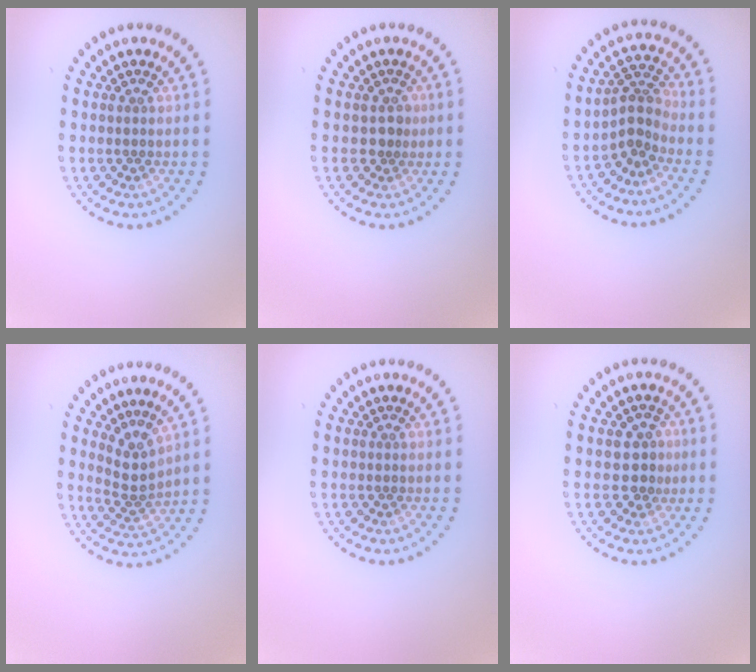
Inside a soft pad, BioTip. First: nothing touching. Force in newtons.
{"total": 1.6, "press": 1.3, "slide": 0.9}
{"total": 2.8, "press": 1.9, "slide": 2.0}
{"total": 2.5, "press": 1.8, "slide": 1.8}
{"total": 0.0}
{"total": 2.4, "press": 2.3, "slide": 0.7}